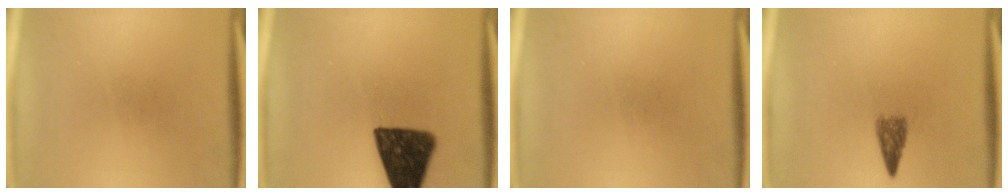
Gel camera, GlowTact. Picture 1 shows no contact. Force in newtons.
{"total": 13.9}
{"total": 0.0}
{"total": 2.5}